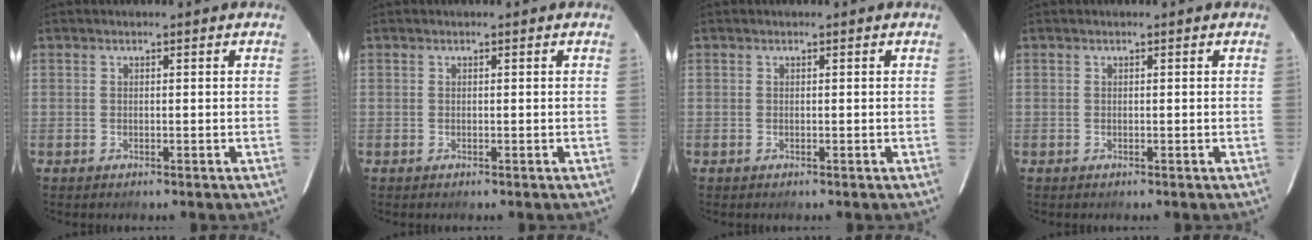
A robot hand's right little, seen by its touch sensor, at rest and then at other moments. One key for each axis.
{"total": 0.0}
{"total": 0.0}
{"total": 0.0}